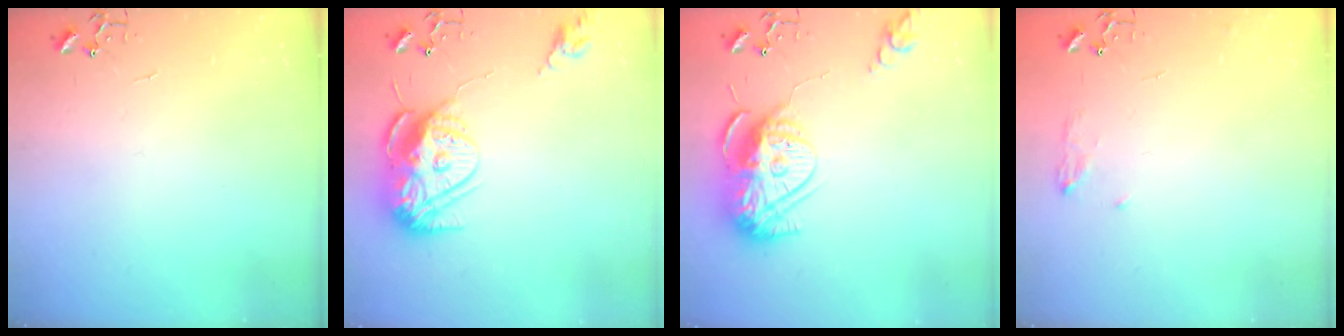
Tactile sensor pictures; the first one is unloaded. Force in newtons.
{"total": 14.9, "press": 14.8, "slide": 1.2}
{"total": 16.0, "press": 16.0, "slide": 1.5}
{"total": 7.0, "press": 7.0, "slide": 0.8}